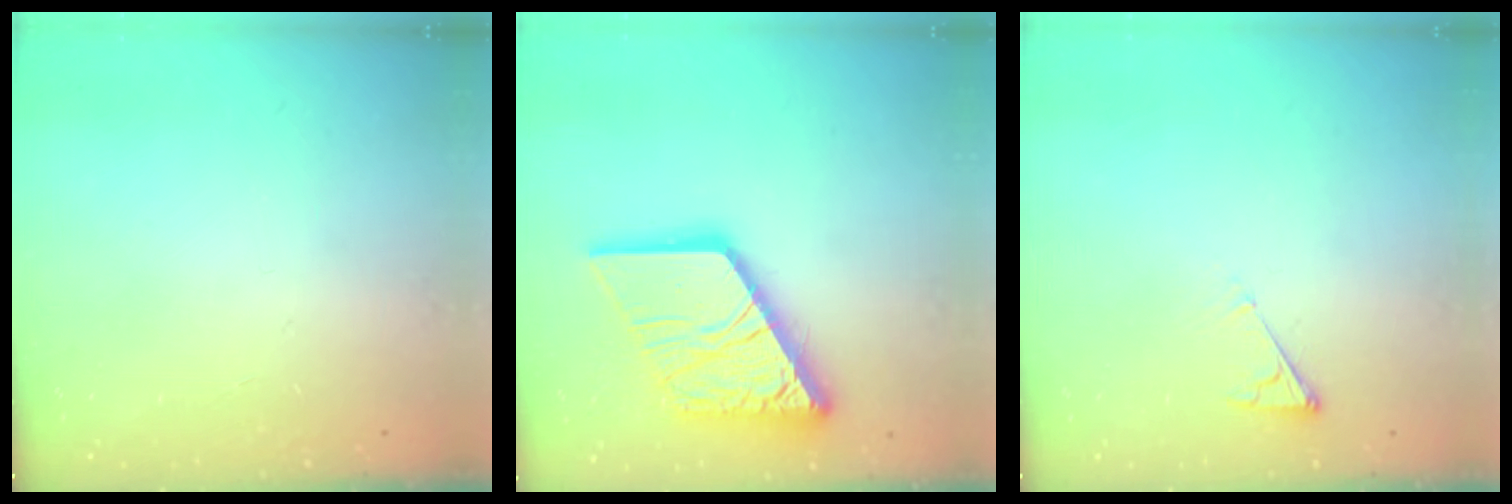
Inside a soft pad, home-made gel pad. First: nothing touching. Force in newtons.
{"total": 21.8, "press": 21.7, "slide": 2.6}
{"total": 3.0, "press": 3.0, "slide": 0.4}